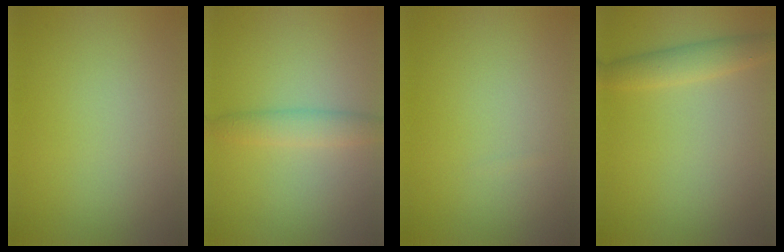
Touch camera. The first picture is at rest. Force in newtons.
{"total": 2.1, "press": 2.1, "slide": 0.1}
{"total": 0.0}
{"total": 1.9, "press": 1.9, "slide": 0.1}